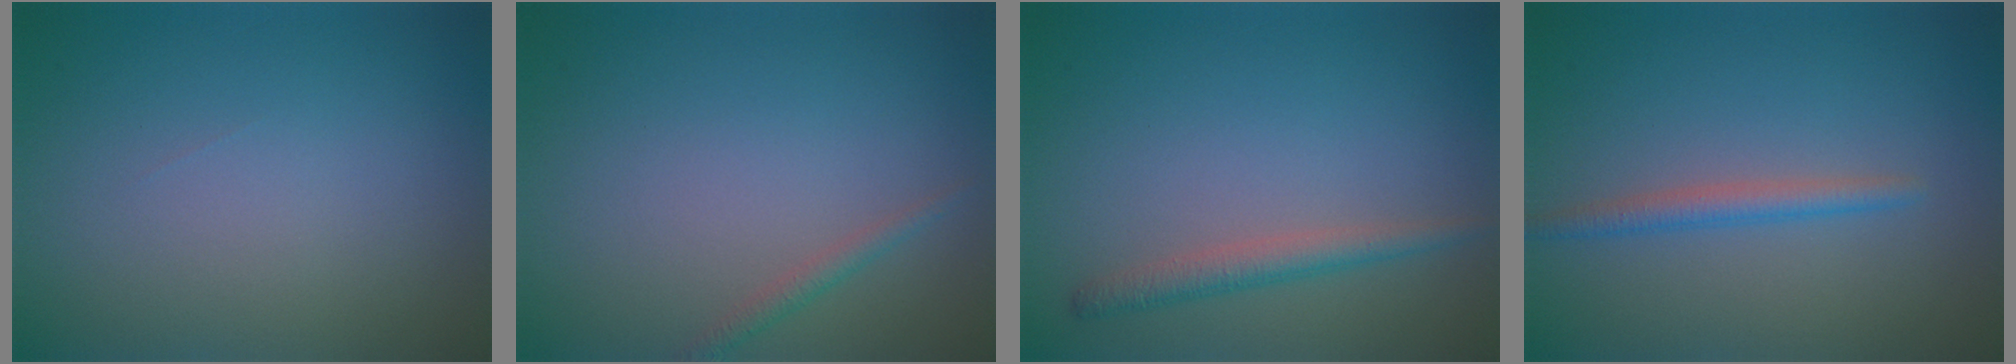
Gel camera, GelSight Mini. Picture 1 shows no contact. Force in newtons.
{"total": 1.0, "press": 1.0, "slide": 0.0}
{"total": 2.1, "press": 2.1, "slide": 0.1}
{"total": 1.9, "press": 1.9, "slide": 0.1}